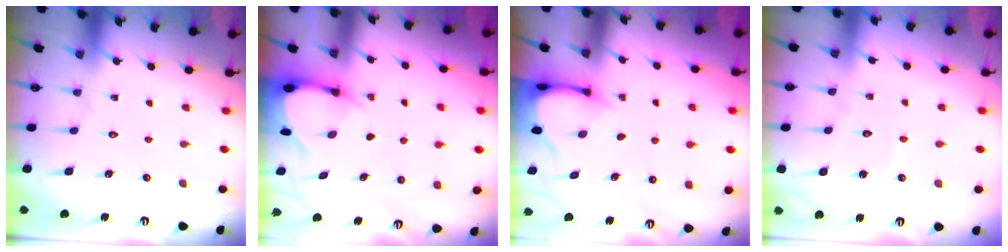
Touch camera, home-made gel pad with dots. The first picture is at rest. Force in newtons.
{"total": 3.5, "press": 3.5, "slide": 0.3}
{"total": 3.4, "press": 3.4, "slide": 0.3}
{"total": 3.4, "press": 3.4, "slide": 0.3}